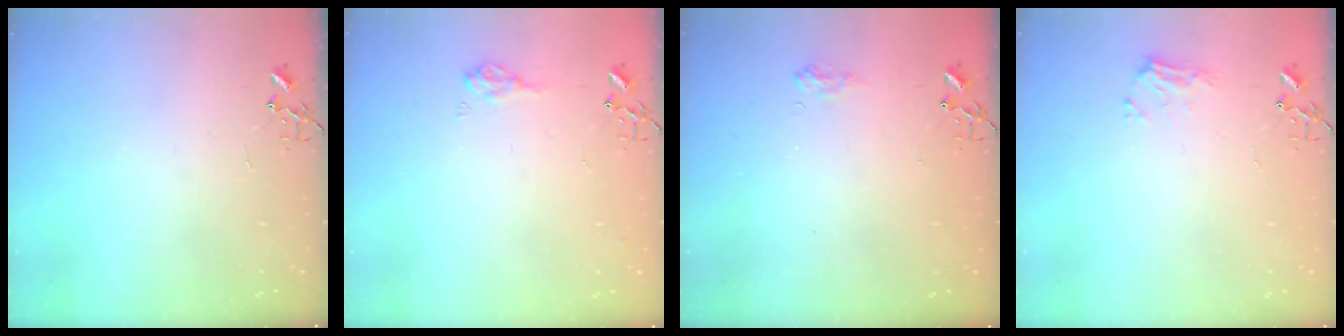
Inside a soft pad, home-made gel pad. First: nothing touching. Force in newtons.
{"total": 8.8, "press": 8.7, "slide": 1.0}
{"total": 6.9, "press": 6.9, "slide": 0.7}
{"total": 9.0, "press": 8.9, "slide": 0.9}